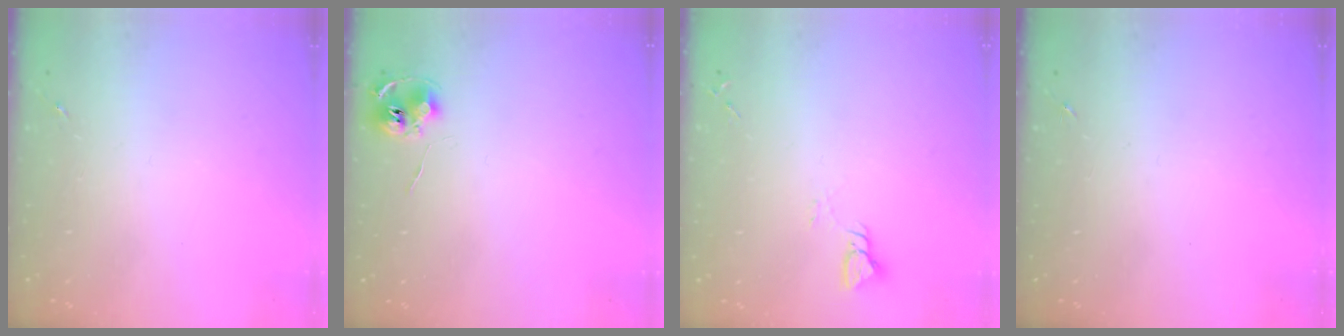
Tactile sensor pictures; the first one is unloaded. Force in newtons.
{"total": 7.5, "press": 7.5, "slide": 0.5}
{"total": 2.9, "press": 2.9, "slide": 0.2}
{"total": 0.0}